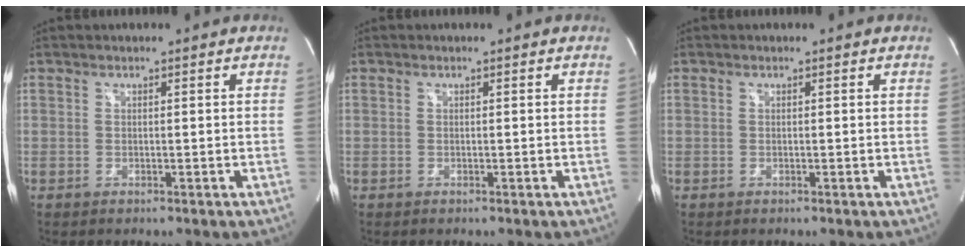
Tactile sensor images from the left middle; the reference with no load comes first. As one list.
[{"total": 0.0}, {"total": 0.0}]